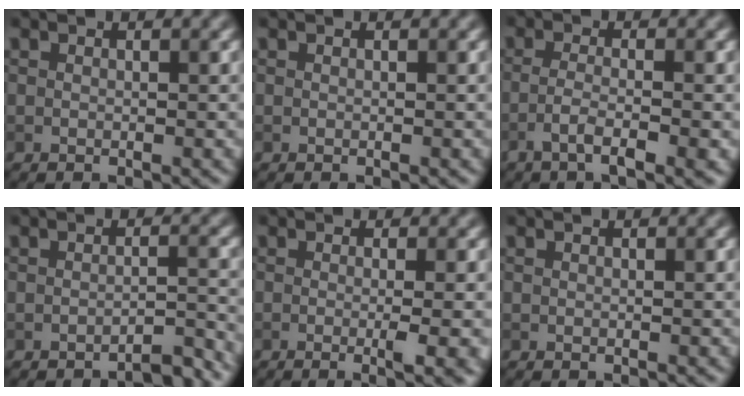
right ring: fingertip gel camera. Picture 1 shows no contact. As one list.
[{"total": 0.0}, {"total": 3.3, "force": [-1.6, 0.8, 2.8], "torque": [-0.051, 0.004, -0.036]}, {"total": 2.6, "force": [-2.4, 0.3, 1.0], "torque": [0.000, 0.011, -0.038]}, {"total": 4.4, "force": [-0.4, 1.5, 4.1], "torque": [-0.041, 0.000, -0.013]}, {"total": 0.0}]